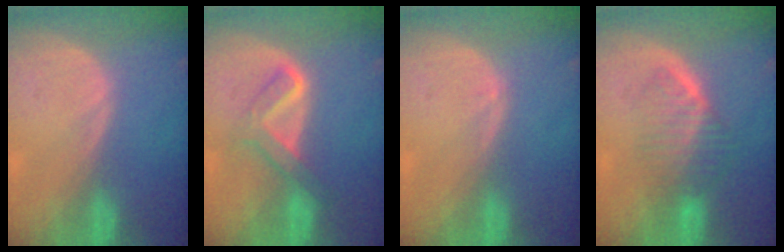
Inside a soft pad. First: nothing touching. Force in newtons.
{"total": 5.1, "press": 5.0, "slide": 0.7}
{"total": 0.8, "press": 0.7, "slide": 0.1}
{"total": 6.6, "press": 6.0, "slide": 2.7}